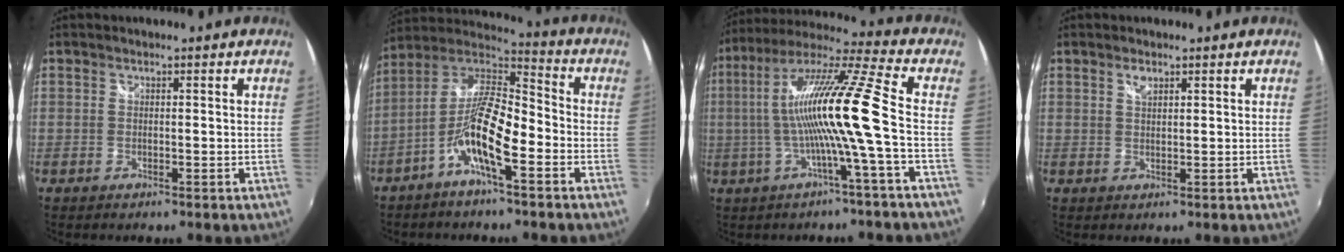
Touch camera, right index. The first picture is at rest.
{"total": 12.4, "force": [-5.3, 3.0, 10.8], "torque": [-0.215, 0.006, -0.106]}
{"total": 15.0, "force": [-2.1, -1.8, 14.7], "torque": [-0.260, 0.002, -0.037]}
{"total": 1.6, "force": [1.0, 0.8, 1.0], "torque": [-0.015, 0.002, 0.019]}